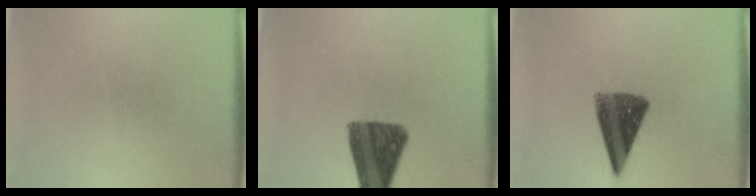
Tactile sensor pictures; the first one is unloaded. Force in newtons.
{"total": 12.1}
{"total": 10.6}